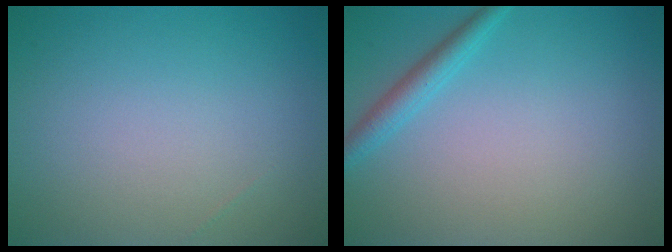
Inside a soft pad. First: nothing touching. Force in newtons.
{"total": 2.0, "press": 2.0, "slide": 0.1}